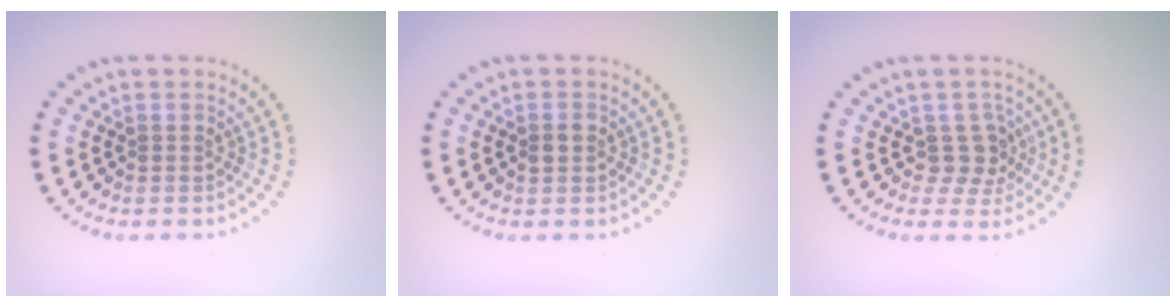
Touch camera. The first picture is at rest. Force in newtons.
{"total": 1.0, "press": 0.9, "slide": 0.2}
{"total": 2.6, "press": 2.0, "slide": 1.7}